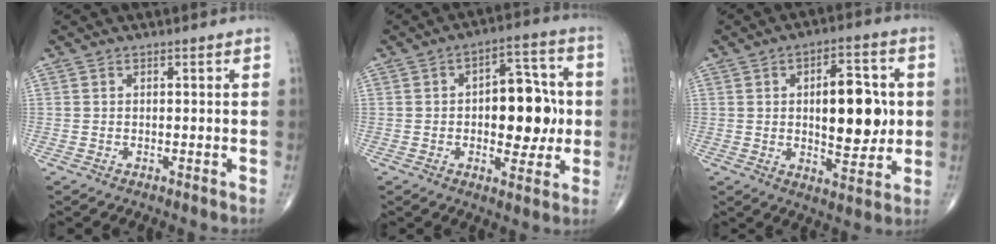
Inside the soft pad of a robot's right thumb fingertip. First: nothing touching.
{"total": 13.1, "force": [-0.1, 7.3, 10.8], "torque": [-0.102, 0.020, -0.001]}
{"total": 13.7, "force": [1.2, 6.6, 11.9], "torque": [-0.137, -0.004, 0.021]}